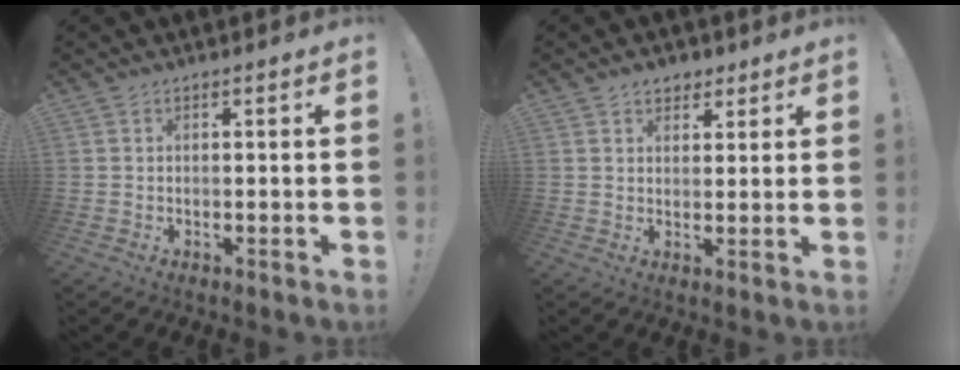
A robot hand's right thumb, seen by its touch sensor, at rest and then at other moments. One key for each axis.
{"total": 4.3, "fx": 2.8, "fy": 3.1, "fz": 1.1, "tx": -0.008, "ty": -0.010, "tz": 0.050}